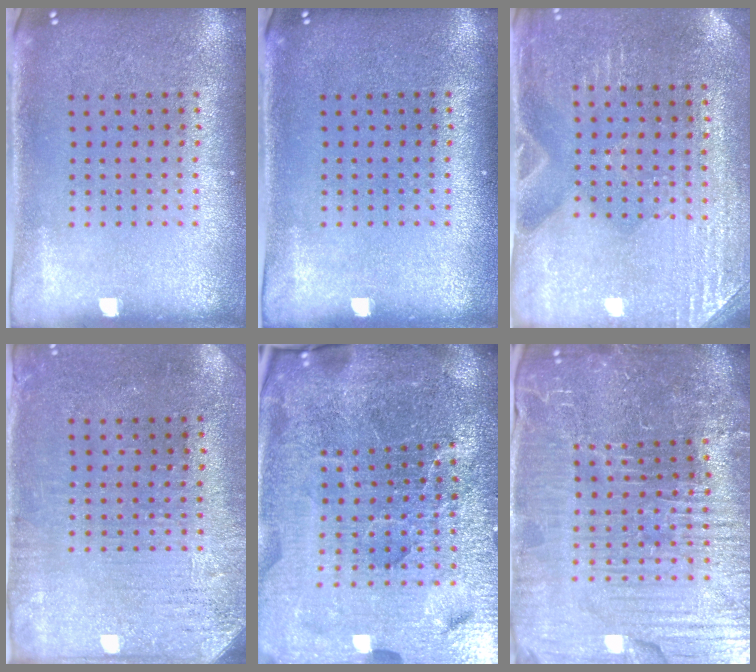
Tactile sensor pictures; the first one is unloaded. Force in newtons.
{"total": 0.0}
{"total": 3.0, "press": 2.9, "slide": 0.7}
{"total": 3.1, "press": 2.6, "slide": 1.7}
{"total": 6.9, "press": 6.1, "slide": 3.4}
{"total": 6.8, "press": 6.1, "slide": 3.0}